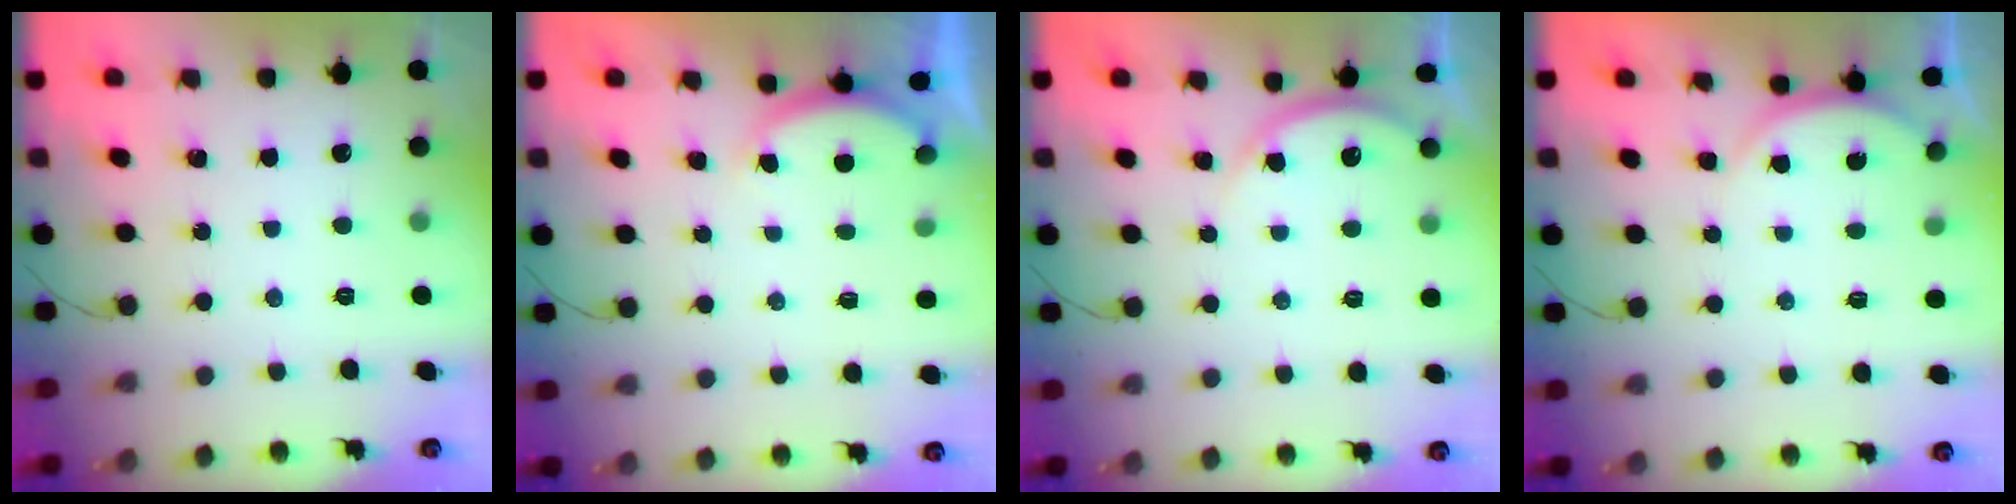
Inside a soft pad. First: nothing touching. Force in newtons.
{"total": 2.3, "press": 2.2, "slide": 0.6}
{"total": 3.0, "press": 2.9, "slide": 0.4}
{"total": 3.9, "press": 3.9, "slide": 0.6}